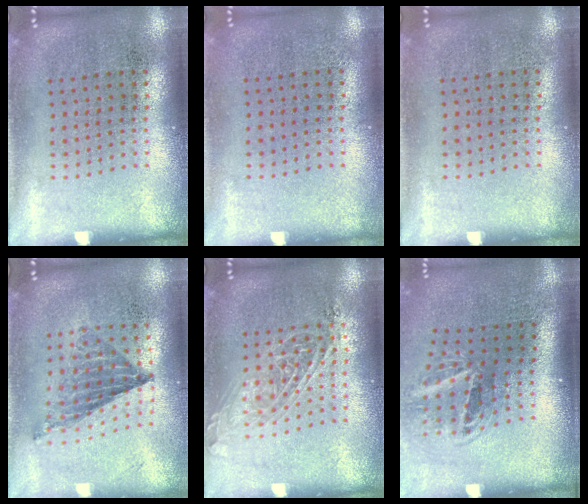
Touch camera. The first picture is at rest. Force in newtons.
{"total": 0.0}
{"total": 0.0}
{"total": 0.7, "press": 0.7, "slide": 0.1}
{"total": 1.4, "press": 1.3, "slide": 0.7}
{"total": 2.0, "press": 1.2, "slide": 1.5}